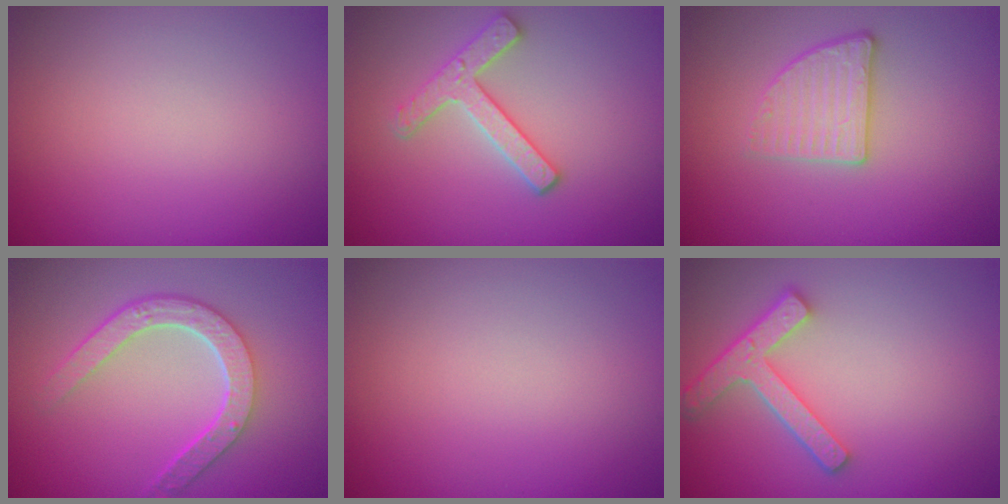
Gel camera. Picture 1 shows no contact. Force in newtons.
{"total": 2.8, "press": 2.7, "slide": 0.9}
{"total": 2.7, "press": 2.4, "slide": 1.1}
{"total": 4.5, "press": 3.6, "slide": 2.7}
{"total": 0.0}
{"total": 4.3, "press": 3.4, "slide": 2.6}